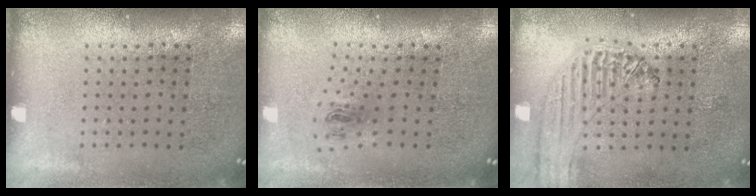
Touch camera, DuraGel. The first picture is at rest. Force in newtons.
{"total": 1.0, "press": 0.4, "slide": 0.9}
{"total": 0.9, "press": 0.9, "slide": 0.1}